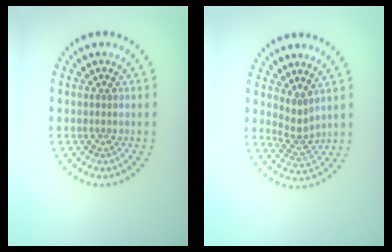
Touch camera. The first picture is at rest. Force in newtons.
{"total": 2.0, "press": 1.3, "slide": 1.5}